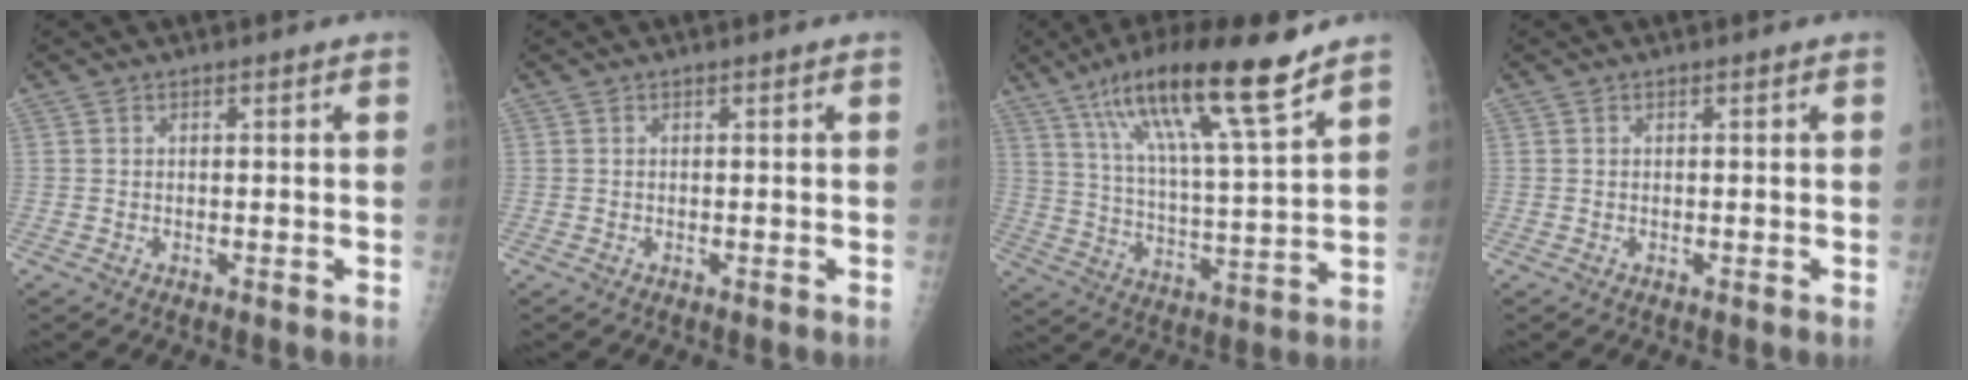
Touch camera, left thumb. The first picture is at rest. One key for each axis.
{"total": 0.0}
{"total": 18.5, "fx": 12.4, "fy": 2.1, "fz": 13.6, "tx": -0.227, "ty": -0.052, "tz": 0.215}
{"total": 0.0}